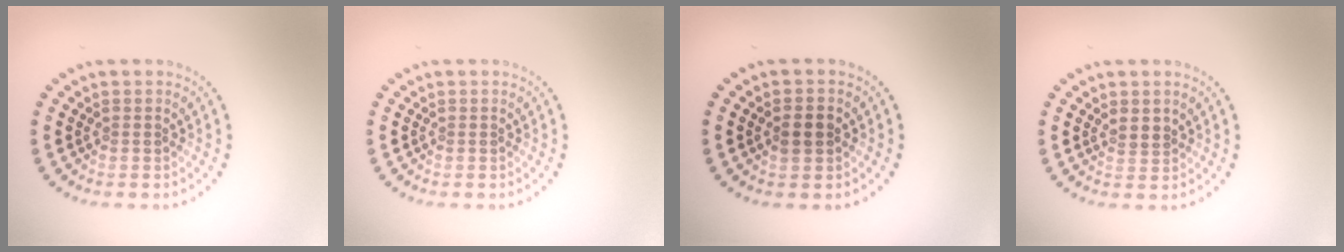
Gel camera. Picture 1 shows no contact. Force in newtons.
{"total": 0.0}
{"total": 1.7, "press": 1.7, "slide": 0.1}
{"total": 1.2, "press": 1.1, "slide": 0.5}